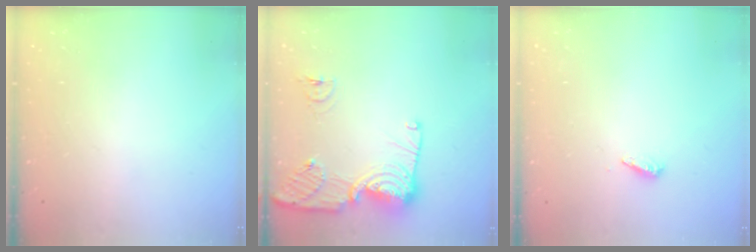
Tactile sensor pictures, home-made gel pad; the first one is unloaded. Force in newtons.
{"total": 13.9, "press": 13.8, "slide": 1.5}
{"total": 3.5, "press": 3.5, "slide": 0.3}